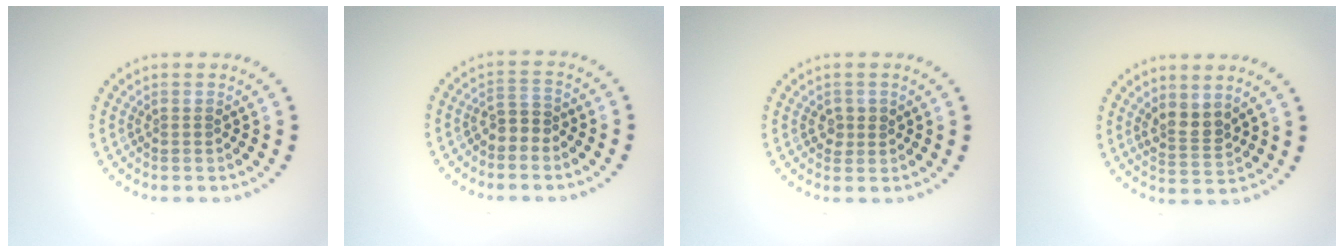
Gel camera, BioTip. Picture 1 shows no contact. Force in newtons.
{"total": 1.8, "press": 1.6, "slide": 0.9}
{"total": 1.3, "press": 1.2, "slide": 0.3}
{"total": 2.4, "press": 2.1, "slide": 1.2}